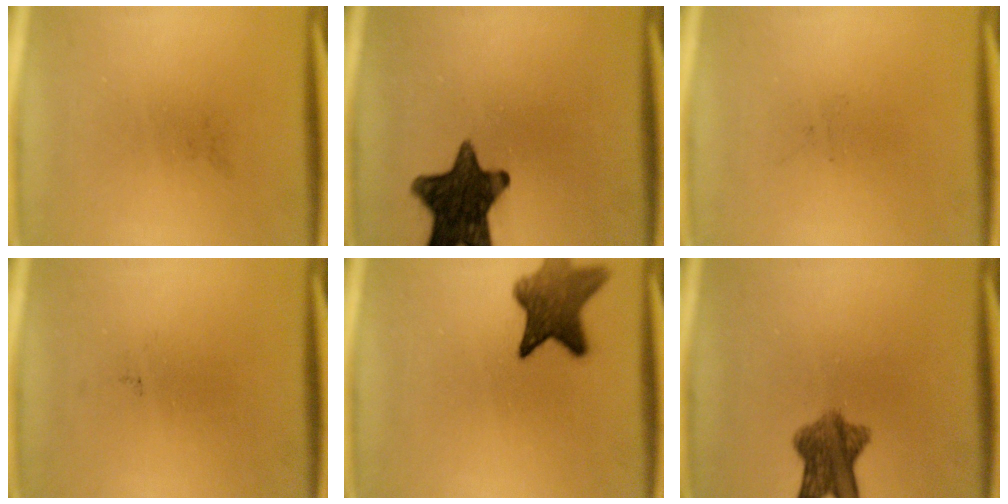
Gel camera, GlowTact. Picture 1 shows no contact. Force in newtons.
{"total": 14.3}
{"total": 0.0}
{"total": 0.0}
{"total": 8.0}
{"total": 7.3}